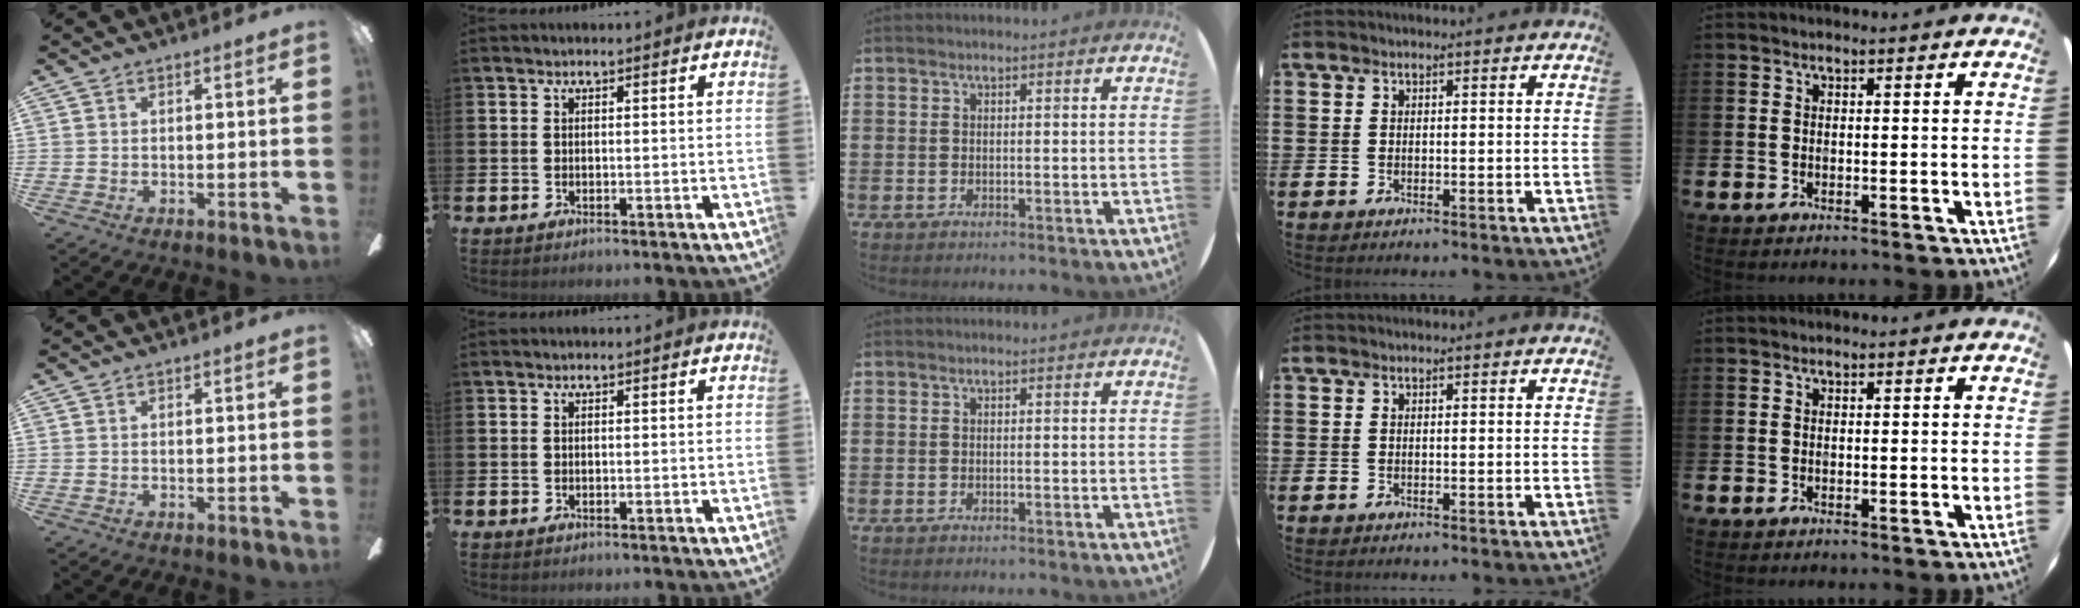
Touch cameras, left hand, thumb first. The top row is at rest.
{}